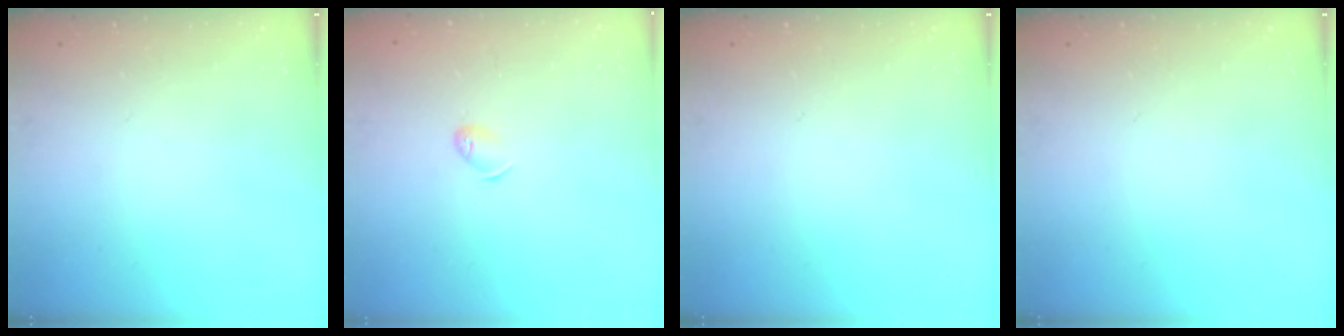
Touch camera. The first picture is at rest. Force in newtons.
{"total": 5.1, "press": 5.1, "slide": 0.8}
{"total": 0.0}
{"total": 0.0}